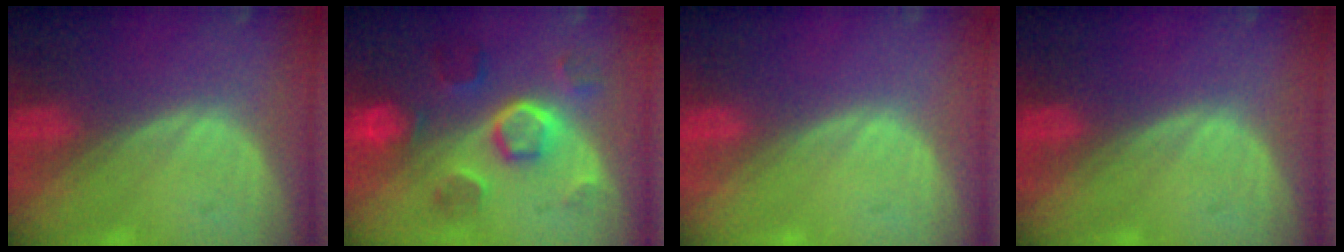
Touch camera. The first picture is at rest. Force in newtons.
{"total": 8.6, "press": 7.7, "slide": 3.9}
{"total": 0.0}
{"total": 0.0}